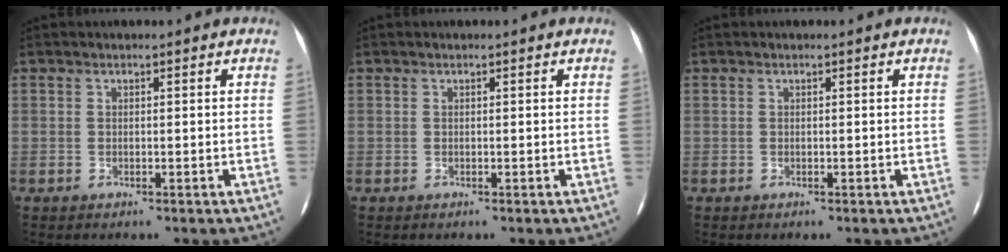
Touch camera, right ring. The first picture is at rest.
{"total": 0.0}
{"total": 0.0}